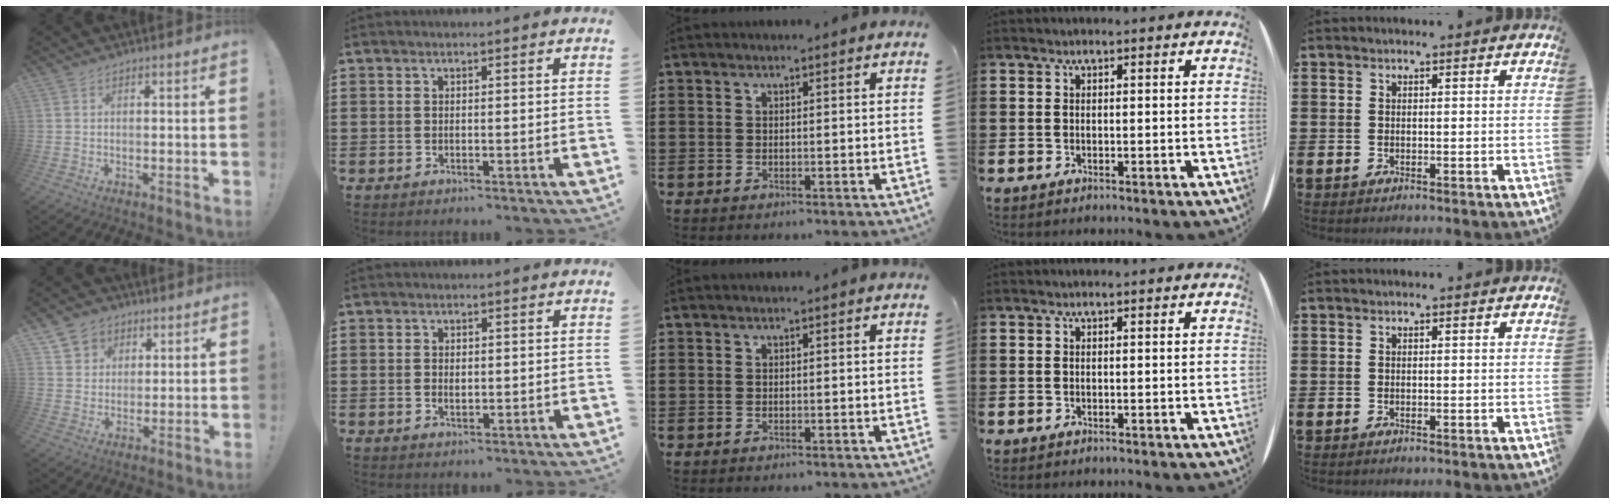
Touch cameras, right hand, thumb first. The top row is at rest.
{"thumb": {"total": 6.6, "force": [2.7, 6.0, 0.8], "torque": [-0.011, -0.023, 0.055]}, "index": {"total": 1.3, "force": [0.0, 0.7, 1.1], "torque": [-0.021, 0.004, -0.001]}}